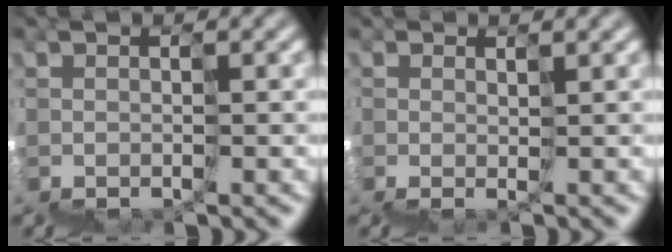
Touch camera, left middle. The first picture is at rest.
{"total": 1.2, "force": [0.5, 0.4, 1.1], "torque": [-0.003, -0.003, 0.015]}